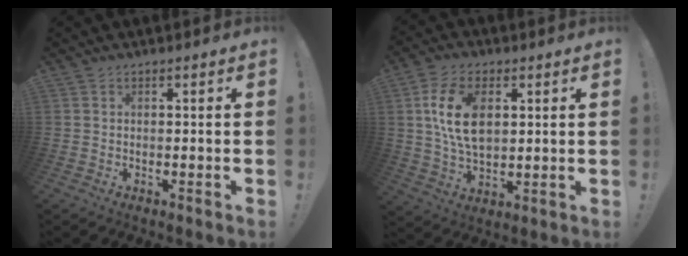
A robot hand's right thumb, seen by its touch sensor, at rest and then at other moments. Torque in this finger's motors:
{"motor_torque": [0.72, 0.76, 0.33, -0.07, 0.39]}